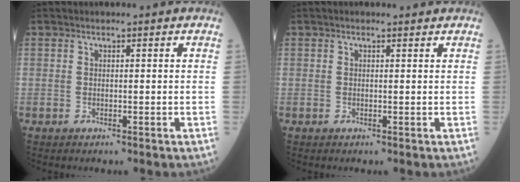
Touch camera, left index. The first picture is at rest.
{"total": 1.8, "force": [1.6, 0.4, 0.6], "torque": [-0.006, 0.010, 0.020]}